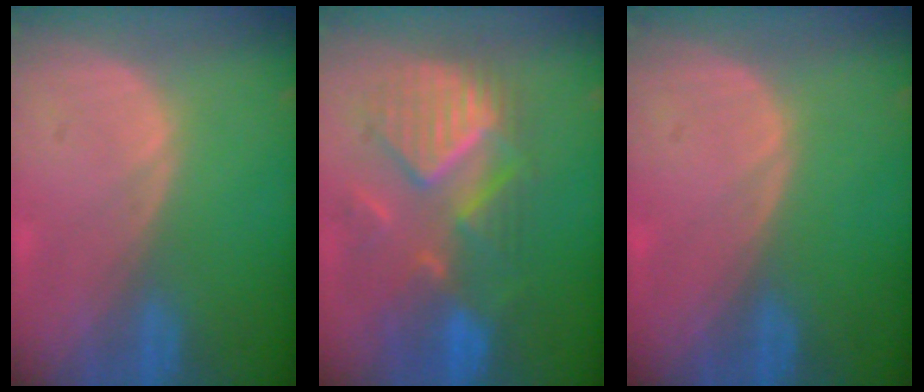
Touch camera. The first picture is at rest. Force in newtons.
{"total": 10.6, "press": 9.7, "slide": 4.3}
{"total": 0.0}